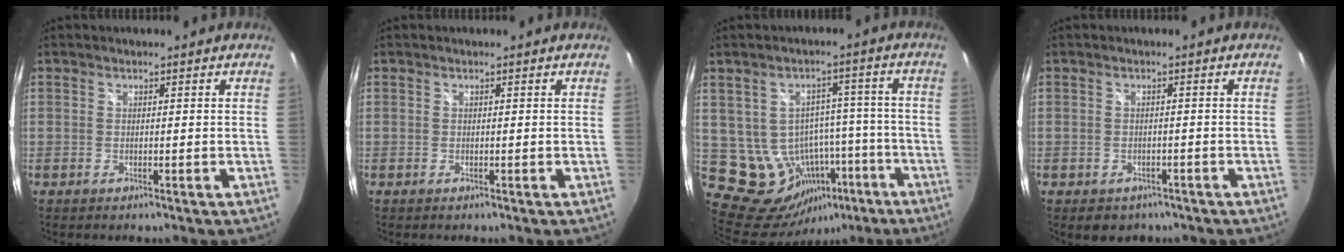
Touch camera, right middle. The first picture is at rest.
{"total": 0.0}
{"total": 12.5, "force": [-4.9, 10.5, 4.6], "torque": [-0.089, 0.032, -0.030]}
{"total": 4.0, "force": [-2.4, 2.8, 1.4], "torque": [-0.031, -0.008, -0.028]}